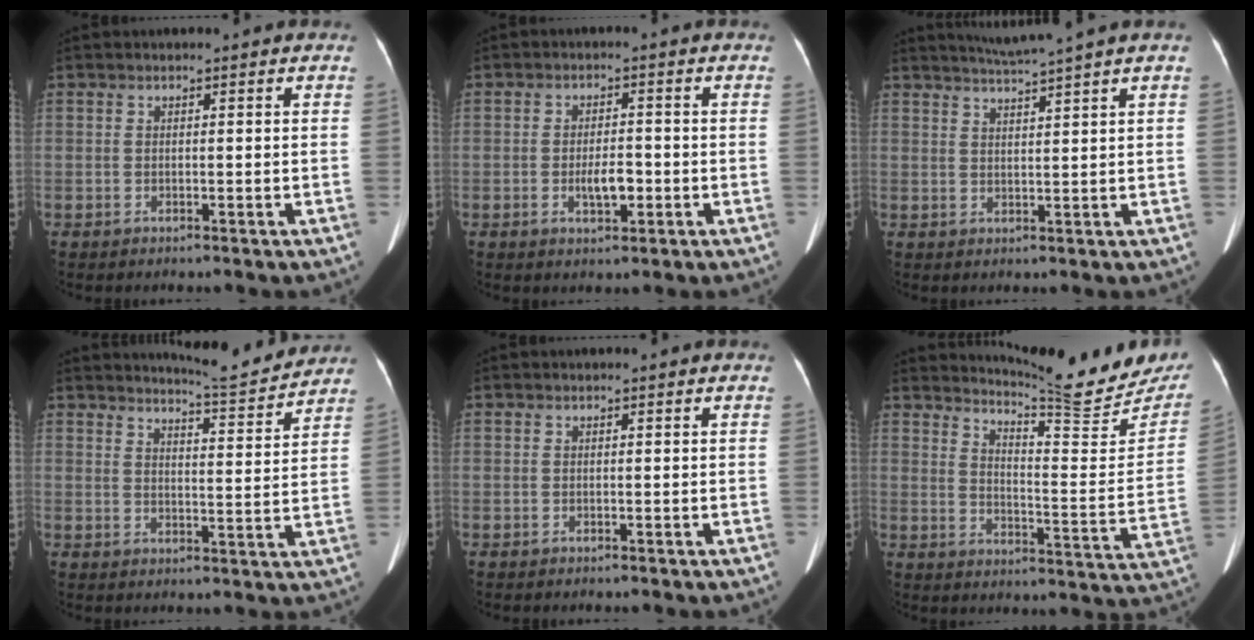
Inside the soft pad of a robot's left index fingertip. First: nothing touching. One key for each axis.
{"total": 3.8, "fx": -1.1, "fy": 1.5, "fz": 3.3, "tx": -0.059, "ty": 0.001, "tz": -0.016}
{"total": 5.1, "fx": 4.3, "fy": -1.8, "fz": 2.1, "tx": -0.036, "ty": -0.001, "tz": 0.074}
{"total": 8.5, "fx": 8.4, "fy": -0.3, "fz": 1.2, "tx": -0.029, "ty": -0.017, "tz": 0.114}
{"total": 0.0}
{"total": 16.8, "fx": 16.1, "fy": 1.1, "fz": 4.5, "tx": -0.066, "ty": -0.085, "tz": 0.199}